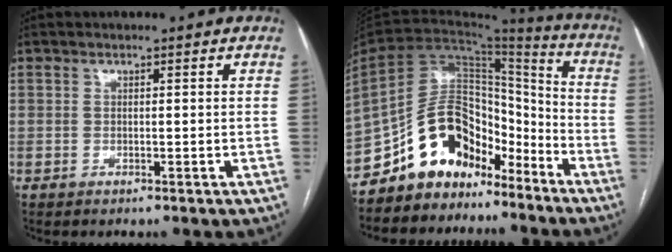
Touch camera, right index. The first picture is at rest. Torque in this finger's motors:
{"motor_torque": [0.50, -0.54, 0.18, 0.03]}